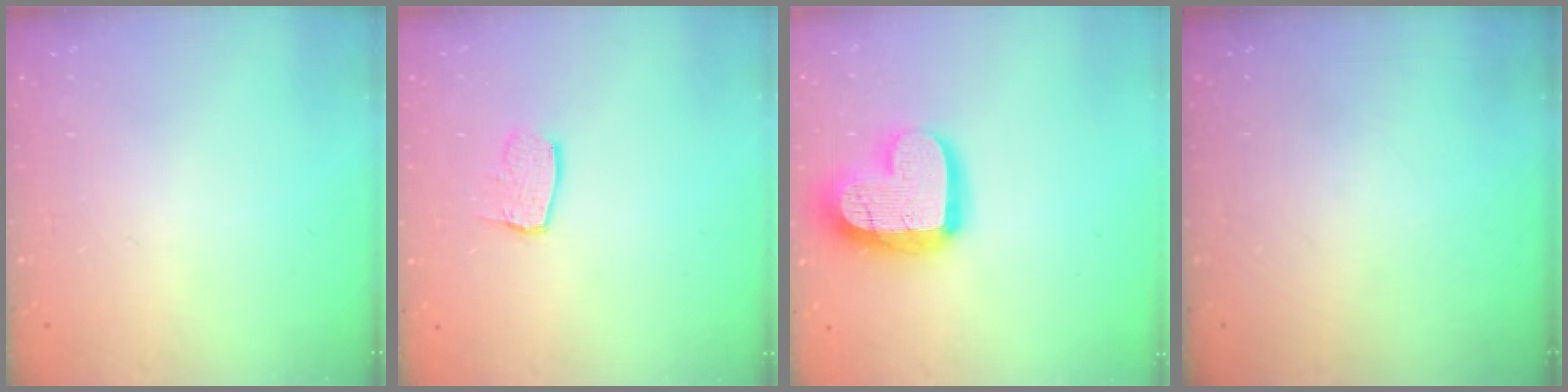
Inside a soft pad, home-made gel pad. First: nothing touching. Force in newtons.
{"total": 6.8, "press": 6.8, "slide": 0.5}
{"total": 19.2, "press": 19.1, "slide": 1.8}
{"total": 0.0}